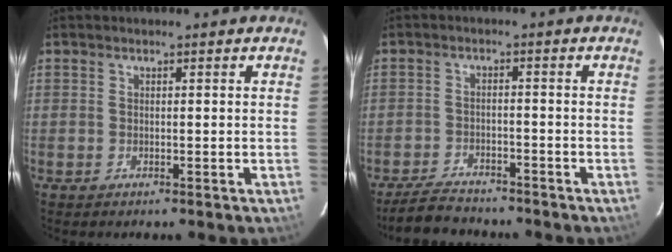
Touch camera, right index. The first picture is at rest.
{"total": 6.4, "force": [-5.7, 2.4, 1.6], "torque": [-0.057, 0.005, -0.092]}